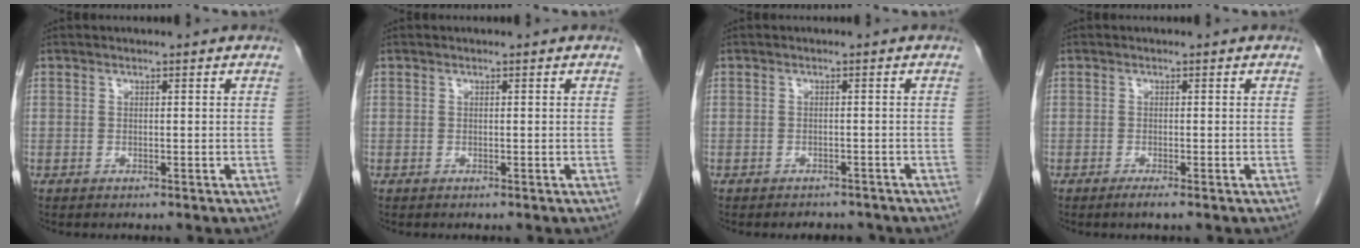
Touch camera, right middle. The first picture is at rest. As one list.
[{"total": 0.0}, {"total": 3.3, "force": [-3.0, 1.4, 0.4], "torque": [-0.004, 0.001, -0.038]}, {"total": 1.2, "force": [-0.8, -0.1, 0.8], "torque": [-0.014, -0.002, -0.016]}]